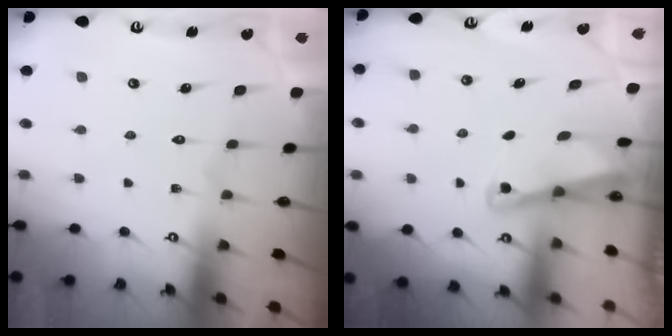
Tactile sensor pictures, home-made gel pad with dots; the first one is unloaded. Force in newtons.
{"total": 2.0, "press": 2.0, "slide": 0.4}